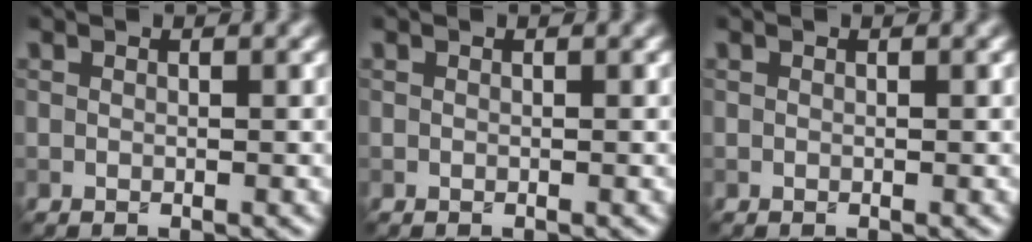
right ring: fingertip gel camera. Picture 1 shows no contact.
{"total": 0.0}
{"total": 0.0}